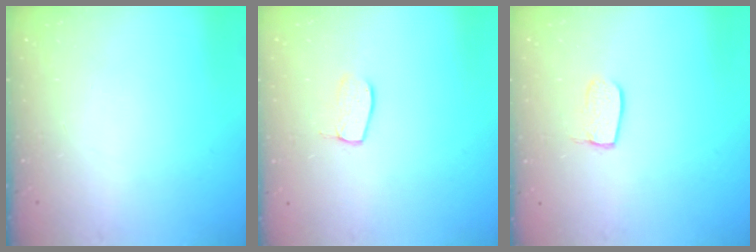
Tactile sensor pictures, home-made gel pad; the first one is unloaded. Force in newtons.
{"total": 6.9, "press": 6.9, "slide": 0.4}
{"total": 7.0, "press": 7.0, "slide": 0.5}